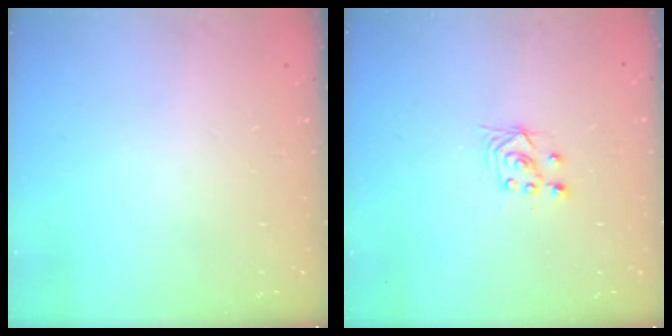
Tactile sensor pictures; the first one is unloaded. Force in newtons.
{"total": 2.5, "press": 2.2, "slide": 1.2}